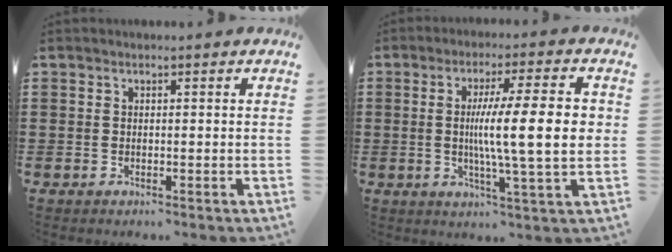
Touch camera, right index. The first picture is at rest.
{"total": 13.0, "force": [0.8, 1.9, 12.9], "torque": [-0.208, 0.000, 0.009]}